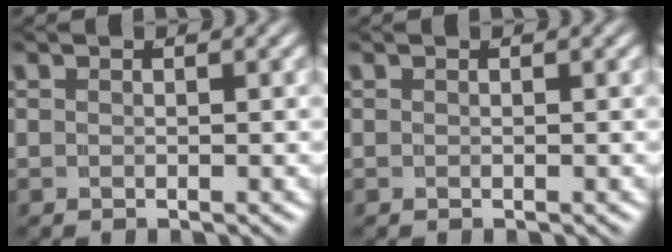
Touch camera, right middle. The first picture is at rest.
{"total": 0.0}